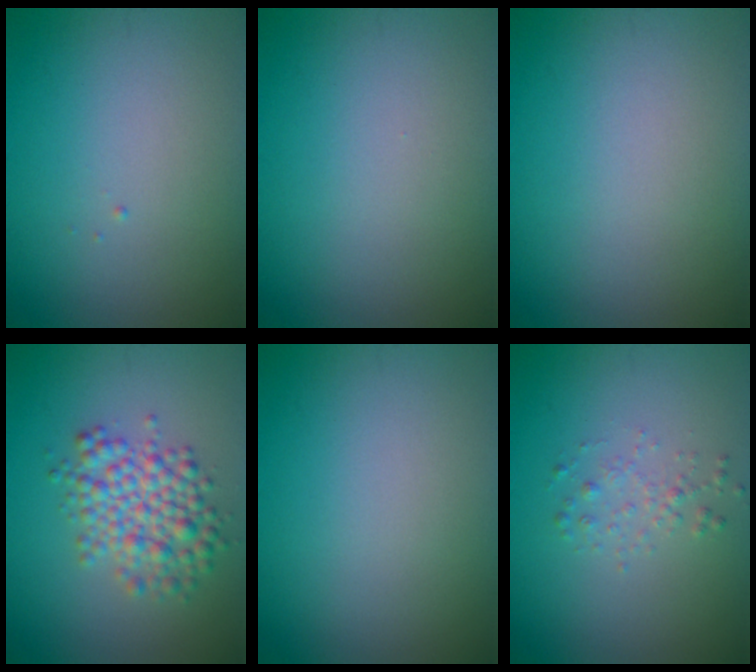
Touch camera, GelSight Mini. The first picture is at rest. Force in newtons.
{"total": 0.0}
{"total": 0.0}
{"total": 4.6, "press": 4.6, "slide": 0.1}
{"total": 0.0}
{"total": 1.2, "press": 1.2, "slide": 0.0}